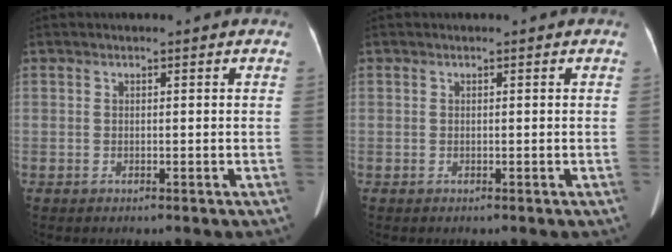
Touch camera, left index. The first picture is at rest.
{"total": 0.0}